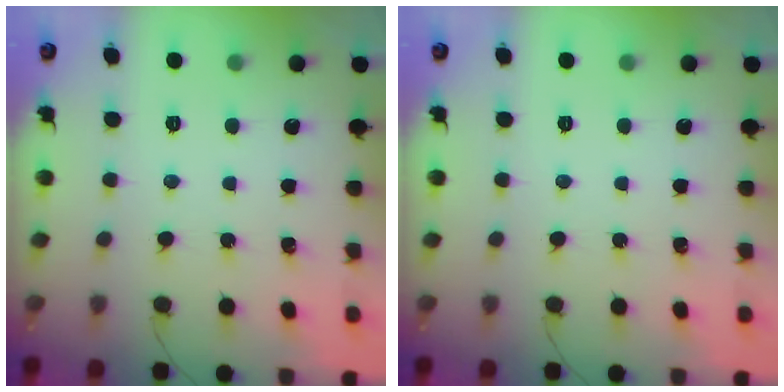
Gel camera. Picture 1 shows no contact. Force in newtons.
{"total": 0.0}